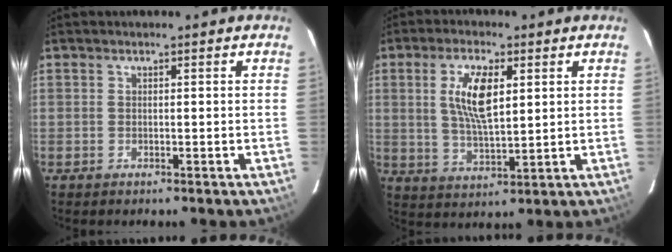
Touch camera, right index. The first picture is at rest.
{"total": 9.0, "force": [2.5, 3.4, 8.0], "torque": [-0.152, 0.003, 0.051]}